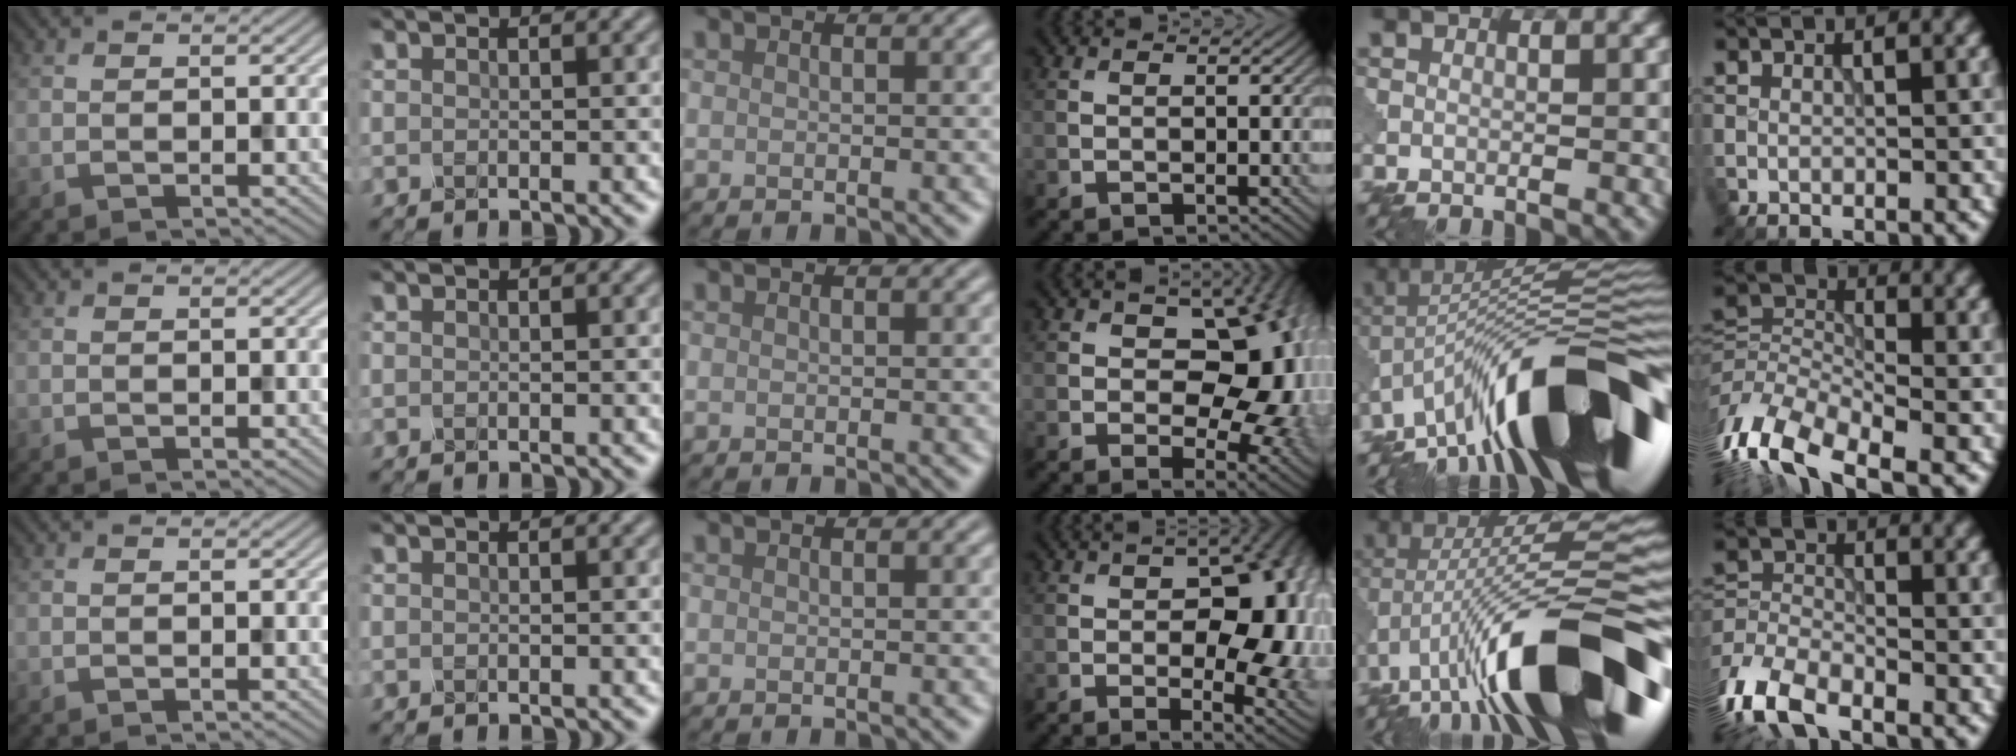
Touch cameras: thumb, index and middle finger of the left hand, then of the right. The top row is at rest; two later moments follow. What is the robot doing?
{"motion": "shake", "object": "salt shaker"}